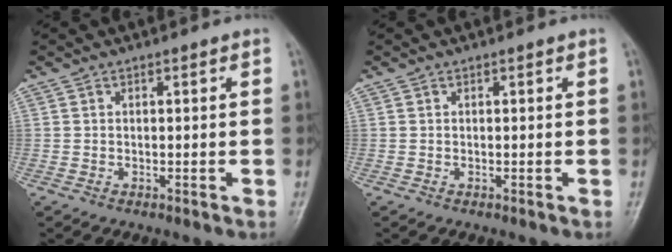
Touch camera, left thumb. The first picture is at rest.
{"total": 0.0}